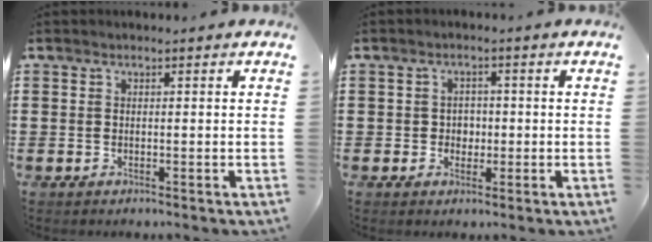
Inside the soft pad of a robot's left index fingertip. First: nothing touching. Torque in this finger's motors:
{"motor_torque": [-0.25, 0.73, 0.03, 0.00]}